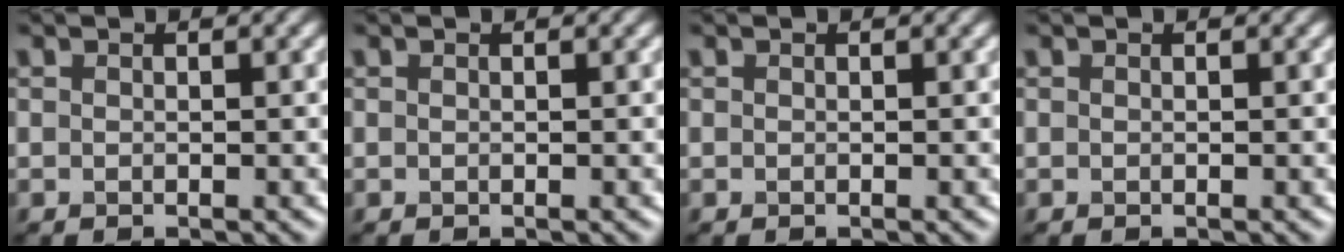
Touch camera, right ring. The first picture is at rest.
{"total": 0.0}
{"total": 0.0}
{"total": 0.0}